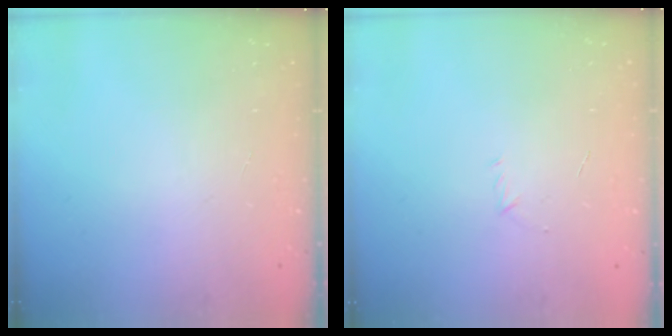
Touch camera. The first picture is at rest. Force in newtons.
{"total": 2.7, "press": 2.6, "slide": 0.7}